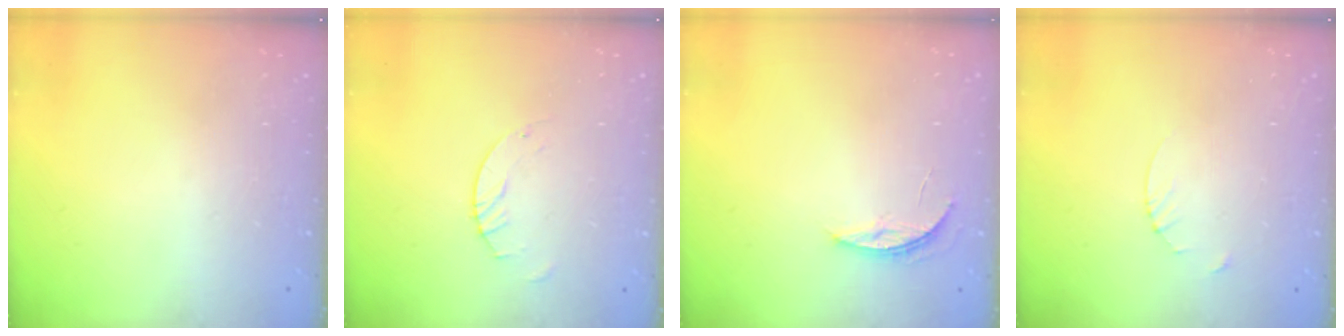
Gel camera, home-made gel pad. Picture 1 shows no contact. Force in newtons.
{"total": 2.5, "press": 2.5, "slide": 0.1}
{"total": 3.9, "press": 3.9, "slide": 0.4}
{"total": 2.7, "press": 2.7, "slide": 0.3}